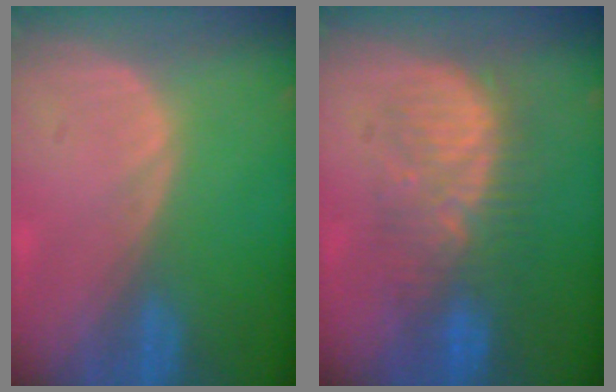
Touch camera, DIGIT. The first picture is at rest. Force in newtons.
{"total": 8.7, "press": 8.5, "slide": 1.8}